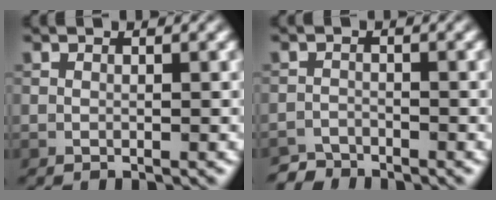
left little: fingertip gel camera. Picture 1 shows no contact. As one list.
[{"total": 2.0, "force": [-1.9, 0.4, -0.1], "torque": [0.004, 0.002, -0.040]}]